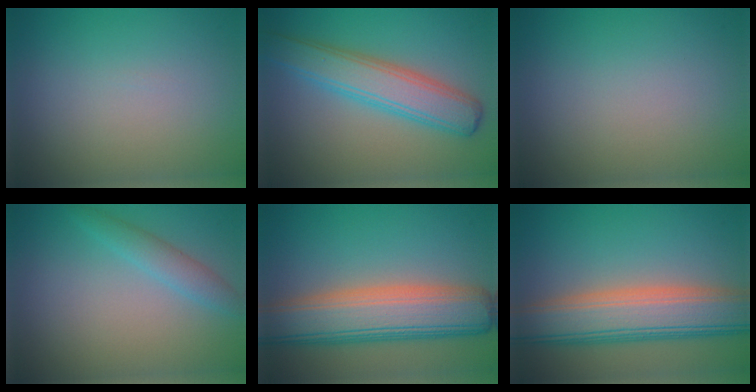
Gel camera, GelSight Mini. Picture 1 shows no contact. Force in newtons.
{"total": 5.5, "press": 5.5, "slide": 0.1}
{"total": 0.0}
{"total": 2.0, "press": 2.0, "slide": 0.2}
{"total": 9.1, "press": 9.1, "slide": 0.6}
{"total": 8.4, "press": 8.4, "slide": 0.5}